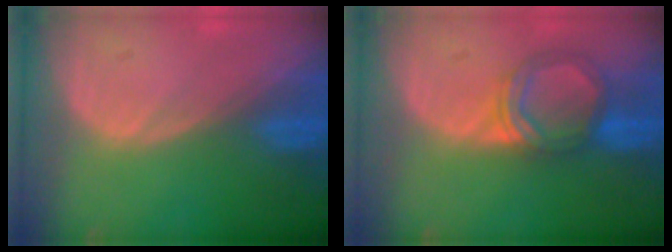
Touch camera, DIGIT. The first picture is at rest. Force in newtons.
{"total": 5.5, "press": 5.2, "slide": 1.7}